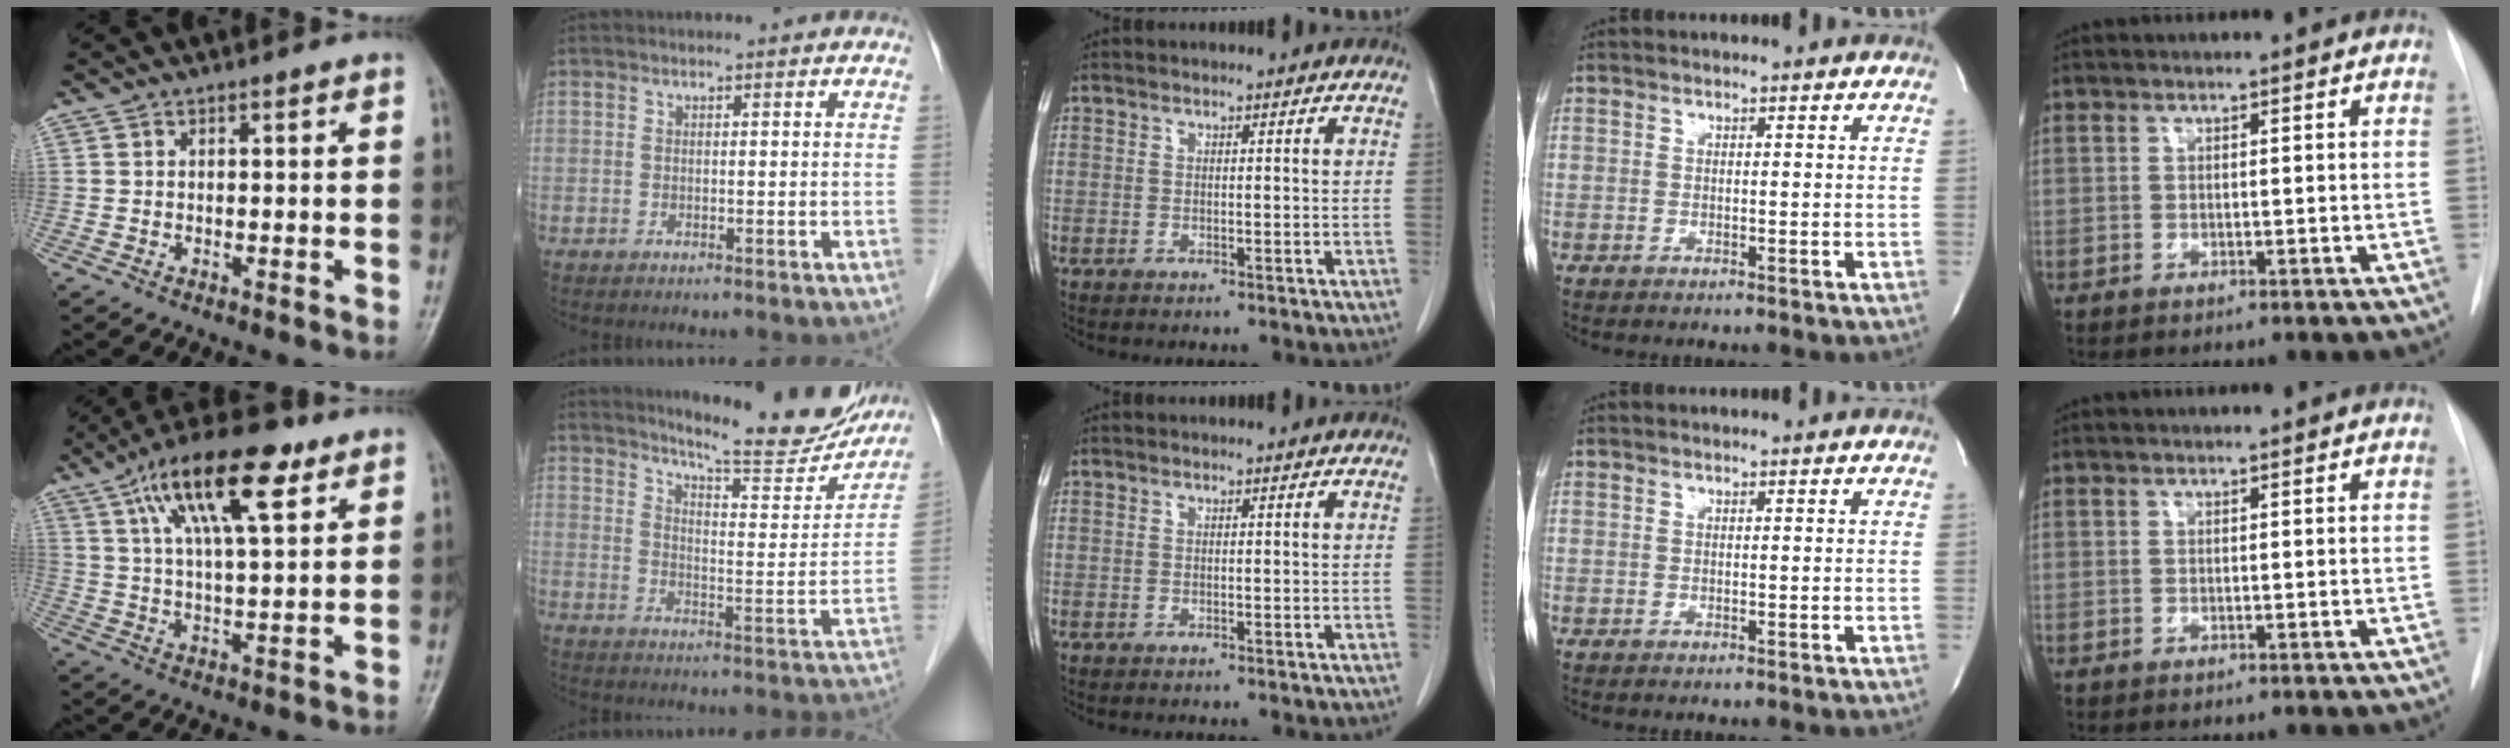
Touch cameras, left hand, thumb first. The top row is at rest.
{"thumb": {"total": 17.0, "force": [8.3, 5.9, 13.6], "torque": [-0.213, -0.010, 0.139]}, "index": {"total": 17.5, "force": [16.0, 1.9, 6.8], "torque": [-0.097, -0.053, 0.209]}}